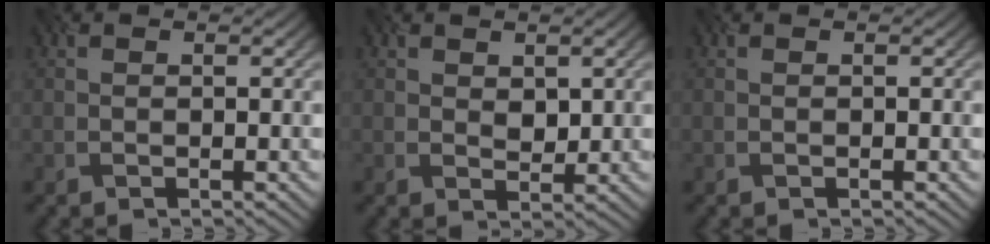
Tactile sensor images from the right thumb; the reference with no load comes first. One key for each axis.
{"total": 2.2, "fx": 0.6, "fy": 1.6, "fz": 1.3, "tx": -0.028, "ty": 0.002, "tz": 0.024}
{"total": 0.0}